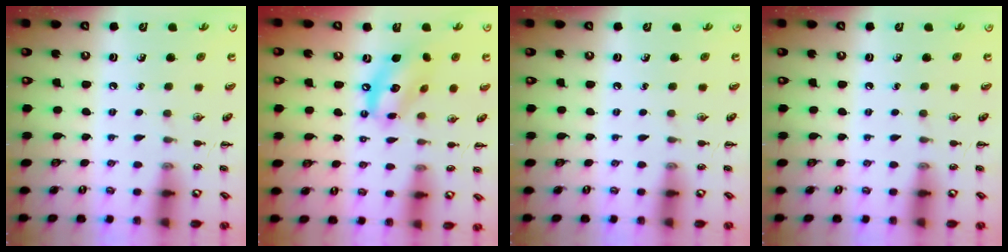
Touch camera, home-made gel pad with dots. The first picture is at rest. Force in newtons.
{"total": 13.4, "press": 13.2, "slide": 2.6}
{"total": 0.0}
{"total": 0.0}